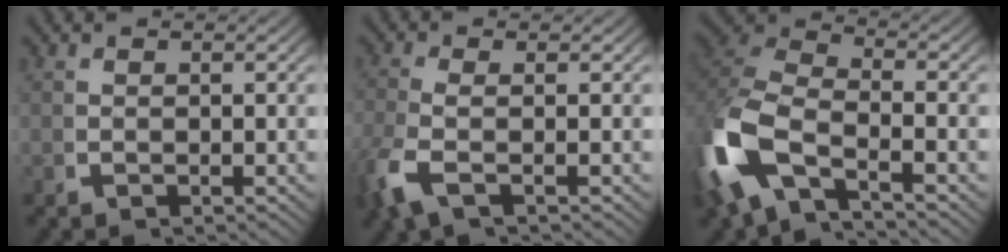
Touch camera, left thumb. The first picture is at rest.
{"total": 3.2, "force": [-1.0, 0.9, 2.9], "torque": [-0.091, -0.004, -0.013]}
{"total": 11.3, "force": [-1.6, 8.0, 7.8], "torque": [-0.213, -0.018, -0.026]}